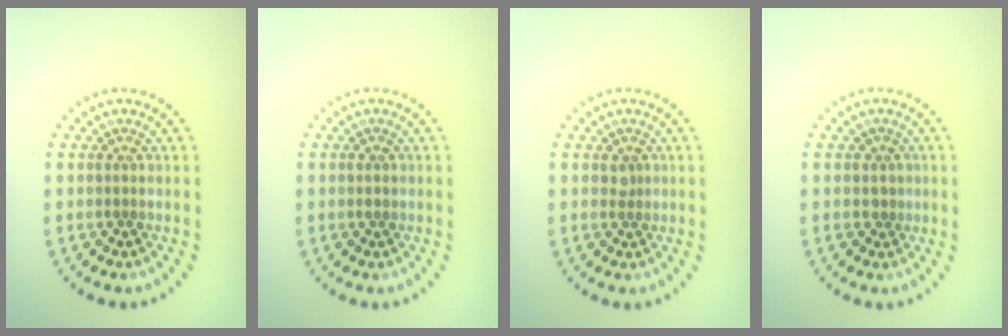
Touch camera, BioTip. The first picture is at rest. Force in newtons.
{"total": 0.7, "press": 0.7, "slide": 0.2}
{"total": 0.8, "press": 0.5, "slide": 0.6}
{"total": 0.8, "press": 0.5, "slide": 0.6}